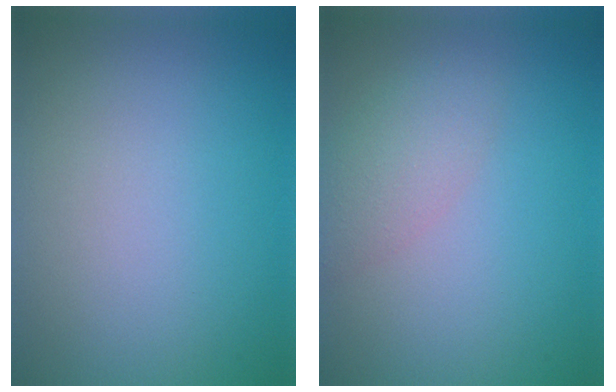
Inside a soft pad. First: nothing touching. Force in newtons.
{"total": 2.8, "press": 2.8, "slide": 0.1}